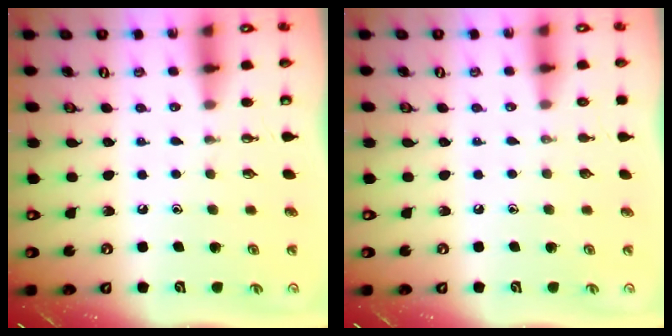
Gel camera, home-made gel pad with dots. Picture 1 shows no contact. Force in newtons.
{"total": 0.0}